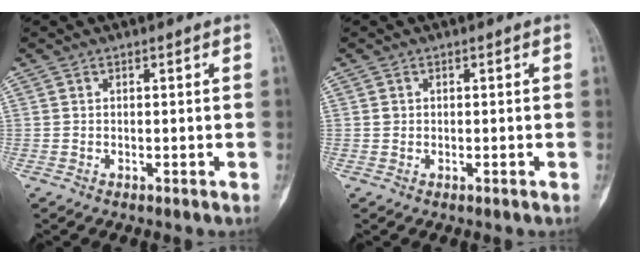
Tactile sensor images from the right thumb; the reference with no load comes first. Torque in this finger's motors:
{"motor_torque": [0.32, -0.34, 0.15, -0.11, 0.06]}